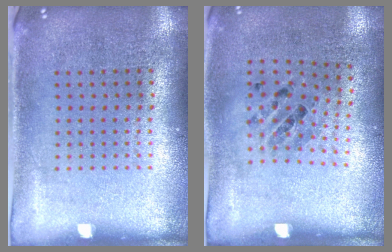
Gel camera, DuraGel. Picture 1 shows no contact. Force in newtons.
{"total": 1.0, "press": 0.8, "slide": 0.6}